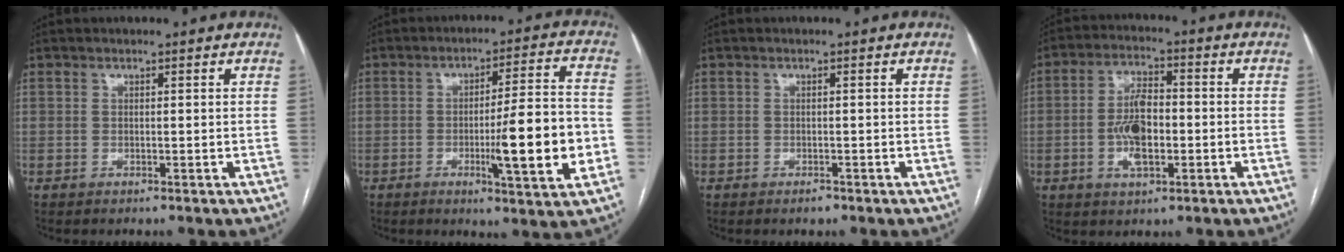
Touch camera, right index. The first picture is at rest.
{"total": 13.3, "force": [-3.1, 0.8, 12.9], "torque": [-0.187, 0.000, -0.045]}
{"total": 1.1, "force": [-0.8, 0.5, 0.5], "torque": [-0.009, 0.000, -0.009]}
{"total": 8.0, "force": [-1.6, 3.2, 7.2], "torque": [-0.145, 0.011, -0.028]}